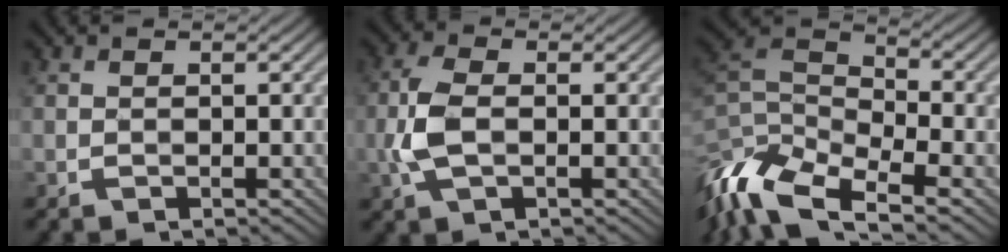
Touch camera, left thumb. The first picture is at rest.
{"total": 4.7, "force": [-0.6, 2.4, 4.1], "torque": [-0.108, 0.004, -0.018]}
{"total": 12.1, "force": [-6.9, 5.3, 8.4], "torque": [-0.197, -0.012, -0.140]}